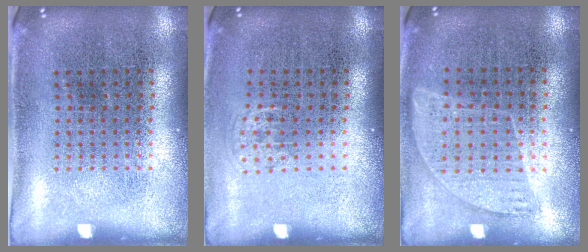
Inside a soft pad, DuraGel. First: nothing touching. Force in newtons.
{"total": 0.6, "press": 0.5, "slide": 0.3}
{"total": 0.9, "press": 0.7, "slide": 0.5}